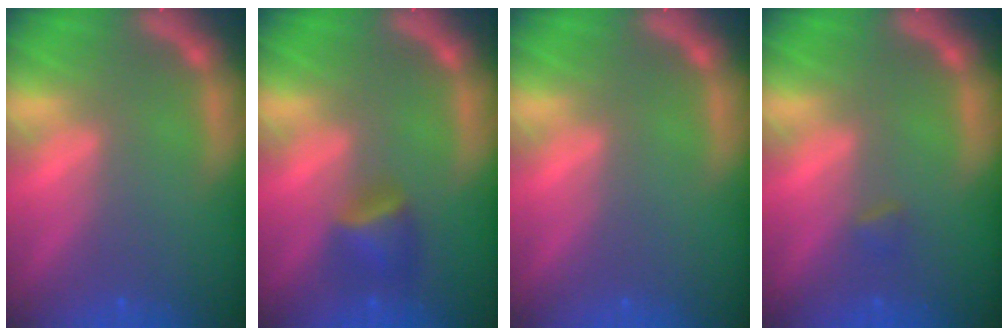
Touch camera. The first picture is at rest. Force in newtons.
{"total": 2.9}
{"total": 0.0}
{"total": 0.9}